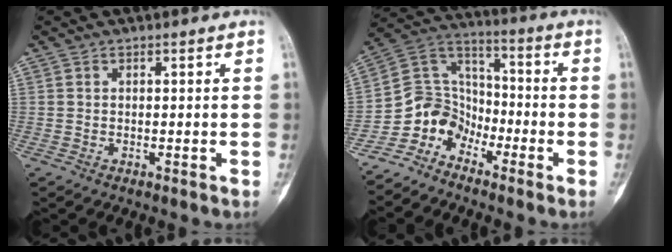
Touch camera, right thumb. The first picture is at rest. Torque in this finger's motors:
{"motor_torque": [1.75, 2.00, 0.24, -0.83, 0.04]}